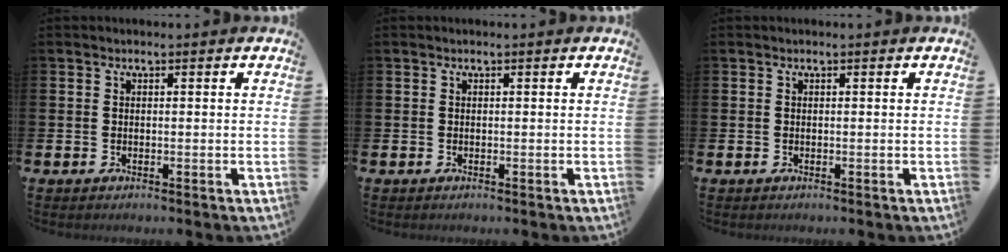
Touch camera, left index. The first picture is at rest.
{"total": 0.0}
{"total": 0.0}